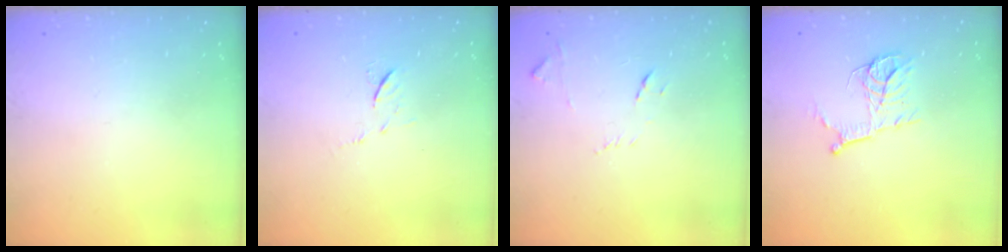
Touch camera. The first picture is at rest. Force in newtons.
{"total": 5.6, "press": 5.6, "slide": 0.6}
{"total": 7.8, "press": 7.8, "slide": 0.6}
{"total": 10.4, "press": 10.4, "slide": 0.6}